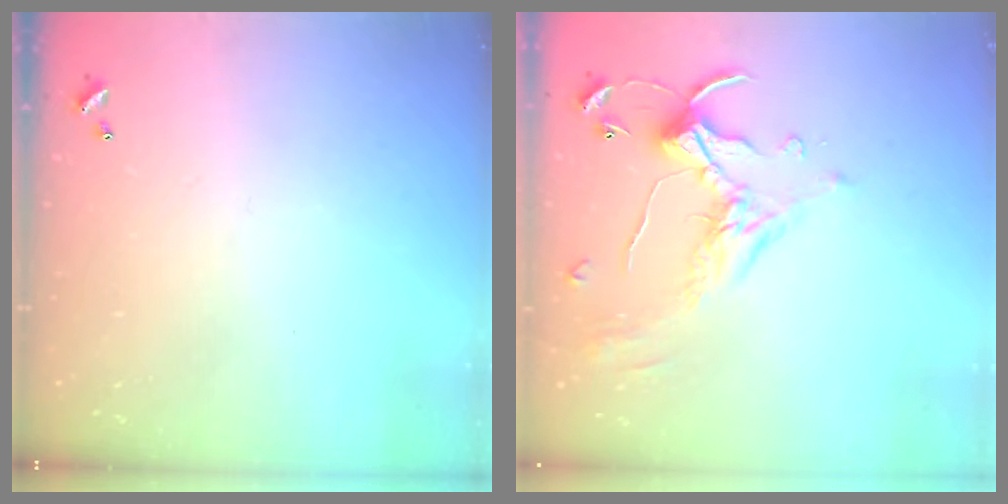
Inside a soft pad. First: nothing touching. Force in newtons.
{"total": 1.1, "press": 0.5, "slide": 1.0}